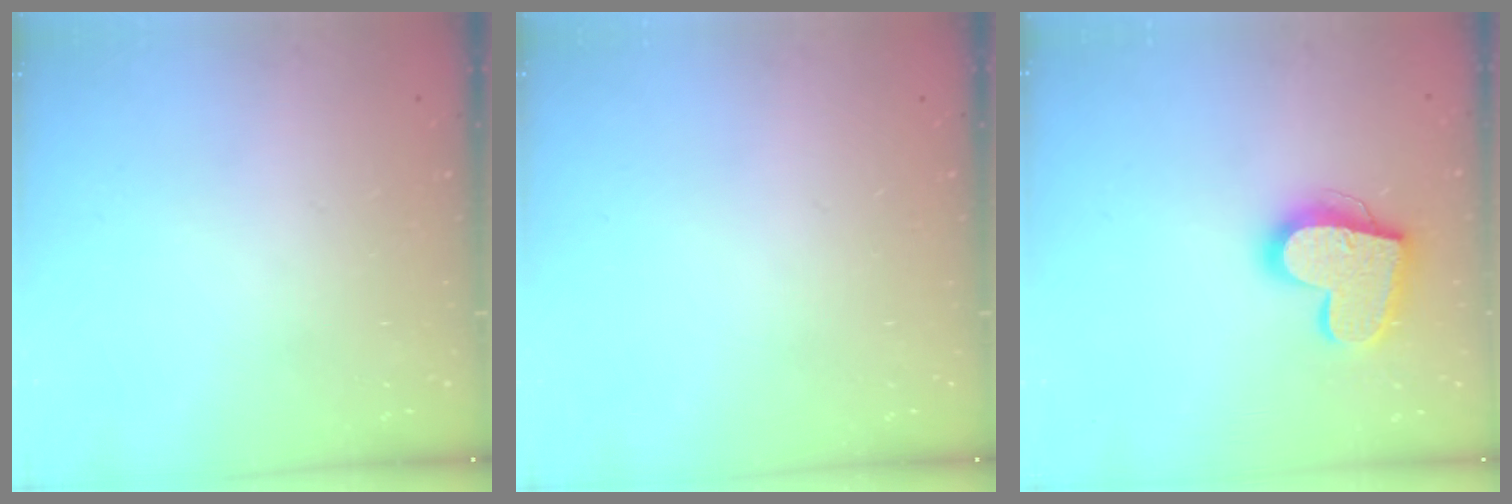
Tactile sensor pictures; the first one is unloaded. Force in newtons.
{"total": 0.0}
{"total": 17.9, "press": 17.9, "slide": 1.3}